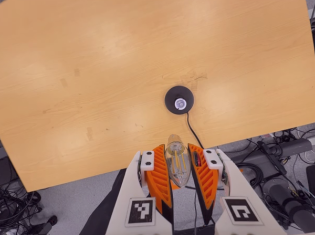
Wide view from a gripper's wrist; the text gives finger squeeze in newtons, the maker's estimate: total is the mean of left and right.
{"total": 13.9, "left": 14.5, "right": 13.3}